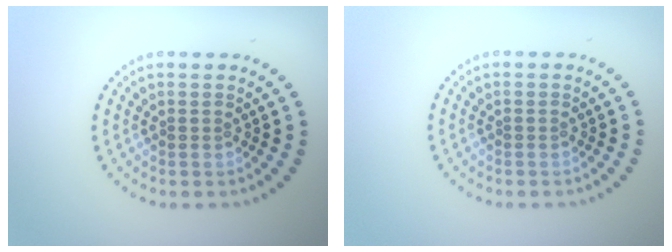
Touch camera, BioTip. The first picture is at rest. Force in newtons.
{"total": 0.0}